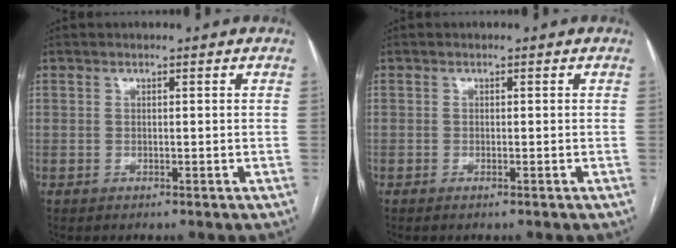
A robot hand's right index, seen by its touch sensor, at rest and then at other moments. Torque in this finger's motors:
{"motor_torque": [-0.05, -0.05, -0.02, 0.01]}